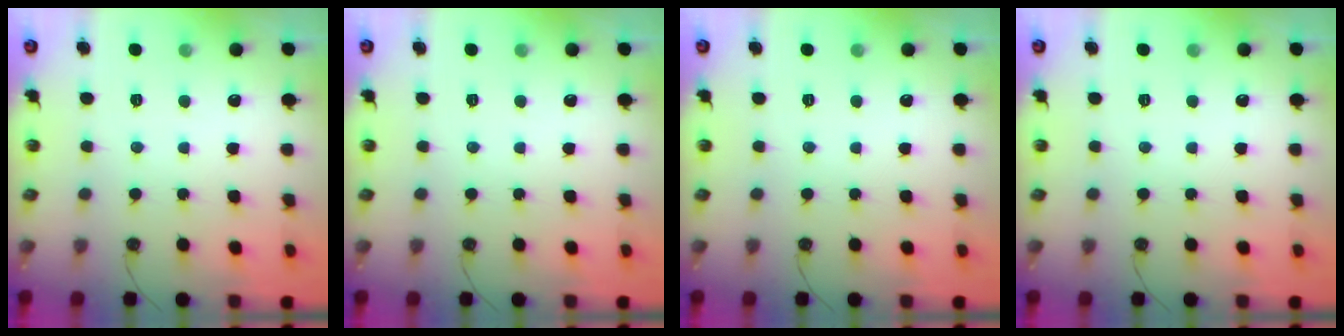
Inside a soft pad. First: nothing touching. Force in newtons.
{"total": 0.0}
{"total": 0.0}
{"total": 0.0}